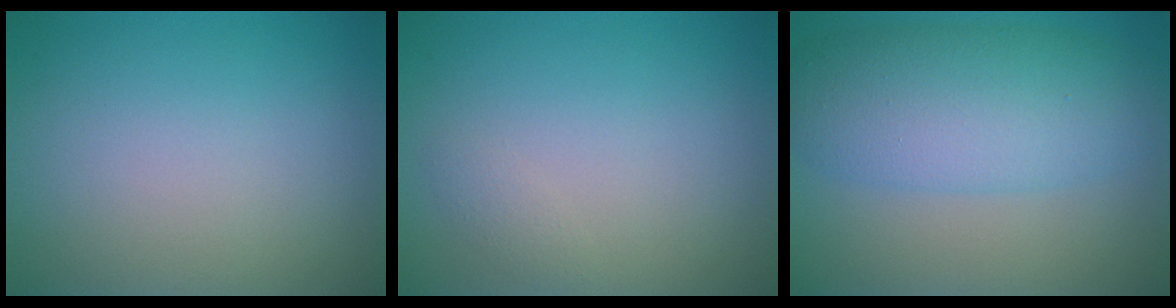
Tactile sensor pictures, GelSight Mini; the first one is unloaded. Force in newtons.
{"total": 0.7, "press": 0.7, "slide": 0.0}
{"total": 7.1, "press": 7.1, "slide": 0.1}